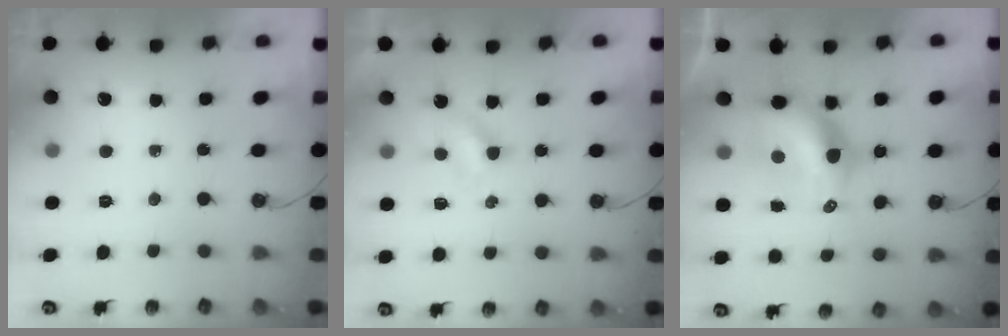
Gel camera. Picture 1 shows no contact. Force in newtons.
{"total": 5.0, "press": 3.3, "slide": 3.7}
{"total": 10.8, "press": 10.8, "slide": 0.8}